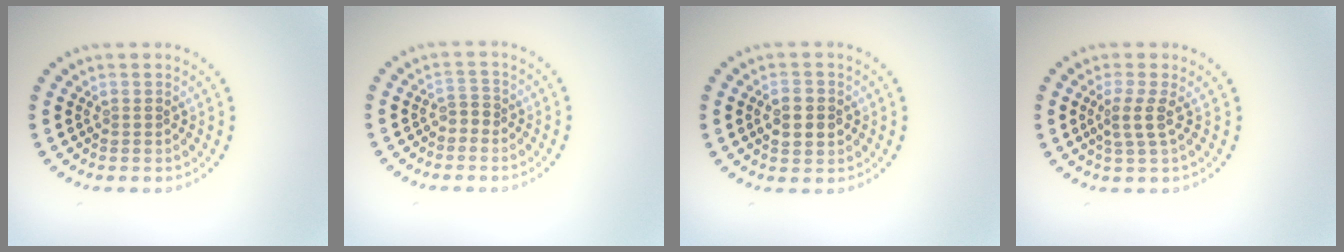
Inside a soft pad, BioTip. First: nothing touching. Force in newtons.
{"total": 1.0, "press": 0.7, "slide": 0.7}
{"total": 2.7, "press": 2.7, "slide": 0.1}
{"total": 2.1, "press": 1.6, "slide": 1.4}